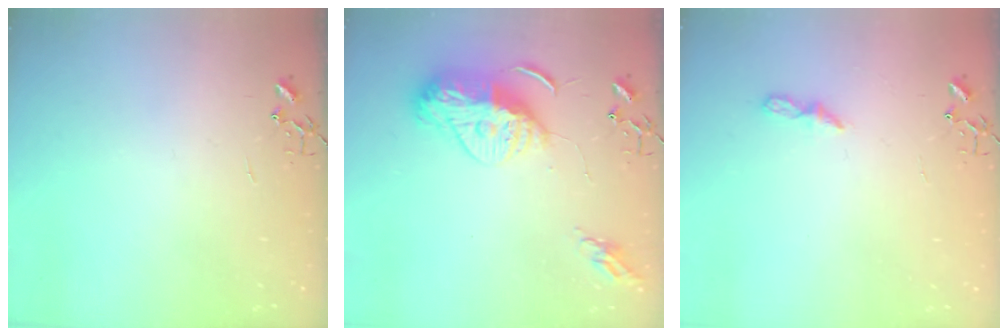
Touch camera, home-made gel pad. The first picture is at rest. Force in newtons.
{"total": 14.4, "press": 14.3, "slide": 1.2}
{"total": 5.5, "press": 5.5, "slide": 0.5}